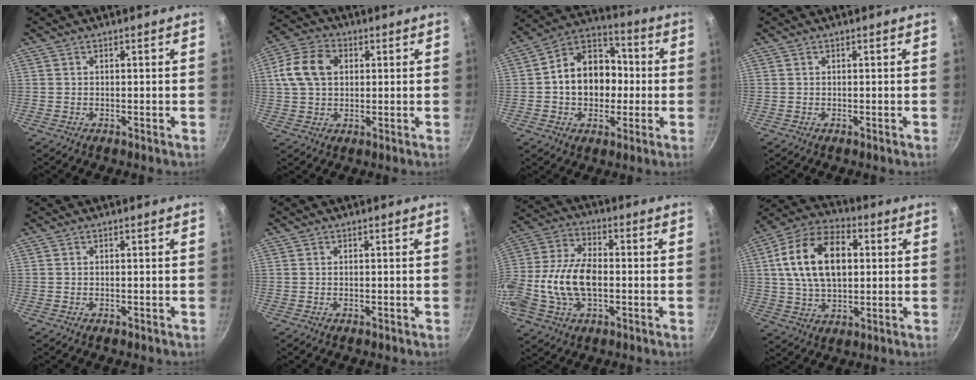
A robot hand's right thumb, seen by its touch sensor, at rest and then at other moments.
{"total": 10.5, "force": [2.2, 7.6, 6.9], "torque": [-0.120, 0.013, 0.029]}
{"total": 15.0, "force": [-0.6, 11.8, 9.3], "torque": [-0.109, 0.033, -0.026]}
{"total": 0.0}
{"total": 0.0}
{"total": 0.0}
{"total": 15.3, "force": [-2.1, 9.2, 12.1], "torque": [-0.235, 0.031, -0.049]}
{"total": 17.6, "force": [3.0, 11.0, 13.4], "torque": [-0.212, 0.017, 0.042]}